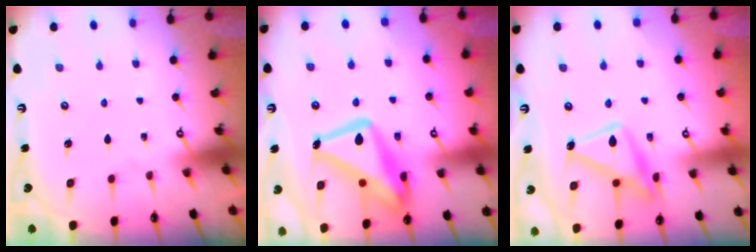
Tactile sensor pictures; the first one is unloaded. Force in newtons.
{"total": 17.7, "press": 17.6, "slide": 1.6}
{"total": 15.2, "press": 15.2, "slide": 1.2}